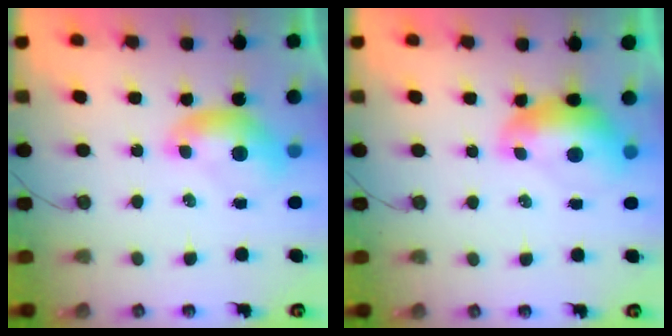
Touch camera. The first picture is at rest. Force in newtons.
{"total": 1.9, "press": 1.8, "slide": 0.7}